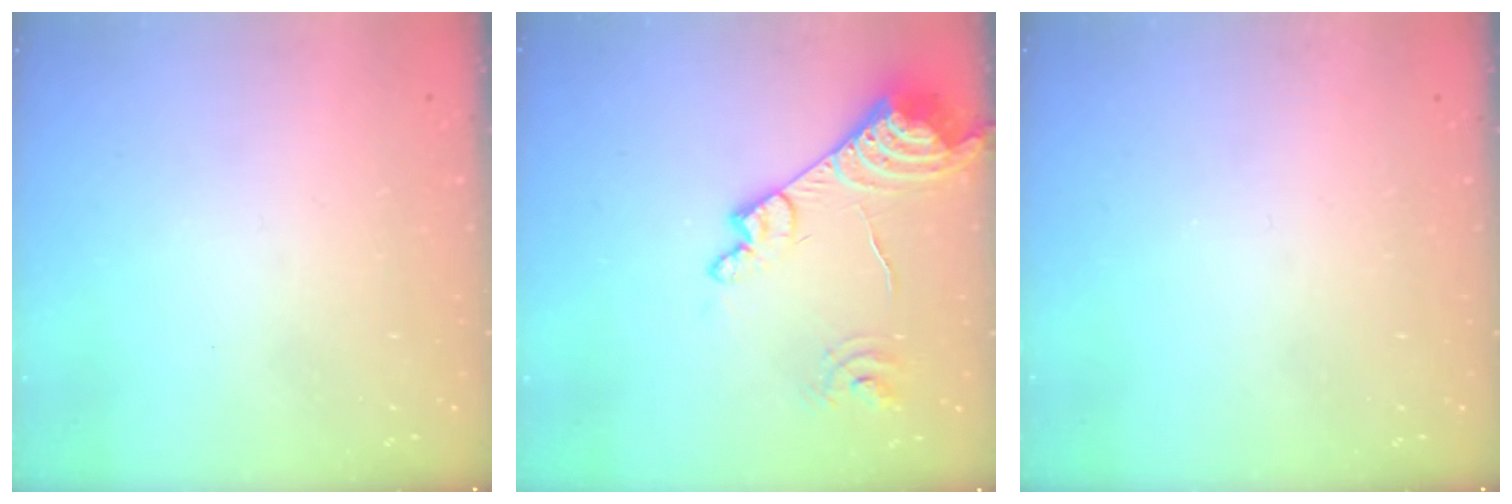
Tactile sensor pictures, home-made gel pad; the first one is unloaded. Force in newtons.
{"total": 19.7, "press": 19.6, "slide": 2.0}
{"total": 0.0}